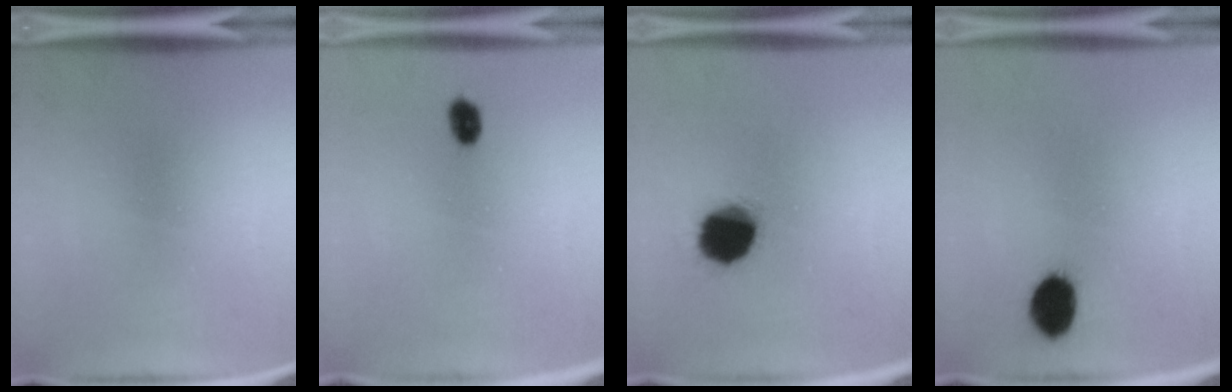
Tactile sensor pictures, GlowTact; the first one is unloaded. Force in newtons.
{"total": 2.8}
{"total": 14.2}
{"total": 8.0}